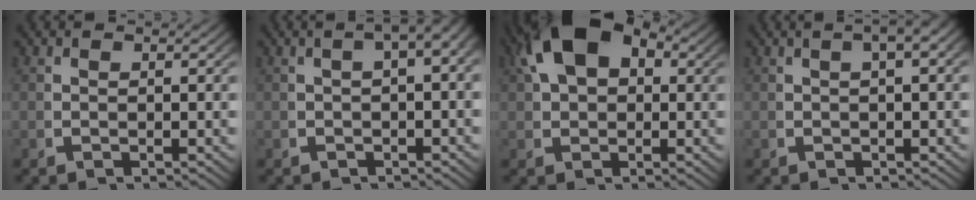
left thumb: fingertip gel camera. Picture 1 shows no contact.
{"total": 4.3, "force": [0.9, 1.8, 3.8], "torque": [-0.045, 0.027, 0.003]}
{"total": 8.4, "force": [2.9, 5.2, 5.9], "torque": [-0.123, 0.000, 0.055]}
{"total": 3.5, "force": [1.1, 1.1, 3.2], "torque": [-0.037, 0.022, 0.010]}